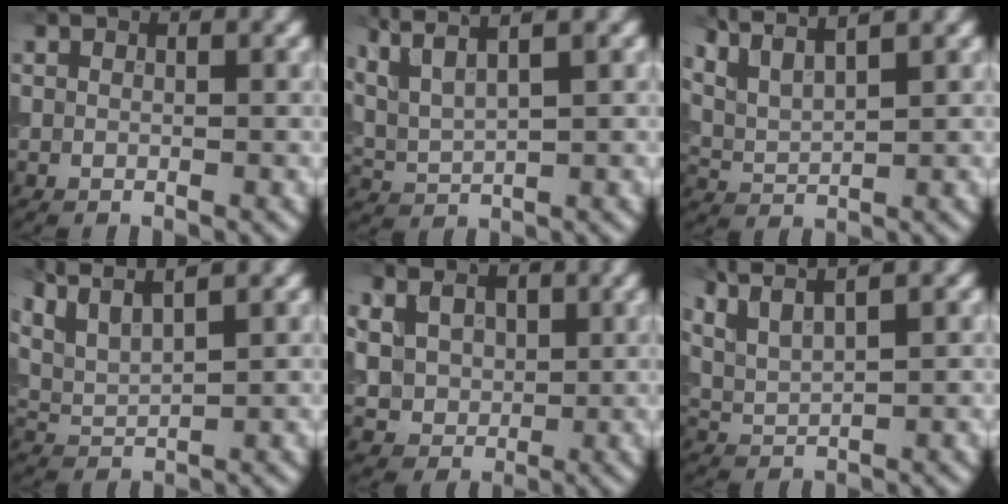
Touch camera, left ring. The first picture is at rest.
{"total": 5.6, "force": [3.7, 1.2, 4.0], "torque": [-0.083, 0.015, 0.066]}
{"total": 5.9, "force": [4.6, 1.5, 3.4], "torque": [-0.068, 0.029, 0.063]}
{"total": 7.7, "force": [6.0, 2.2, 4.4], "torque": [-0.093, 0.032, 0.084]}
{"total": 3.7, "force": [1.2, 3.2, 1.4], "torque": [-0.049, -0.005, 0.017]}
{"total": 5.4, "force": [4.1, 1.2, 3.4], "torque": [-0.070, 0.026, 0.059]}